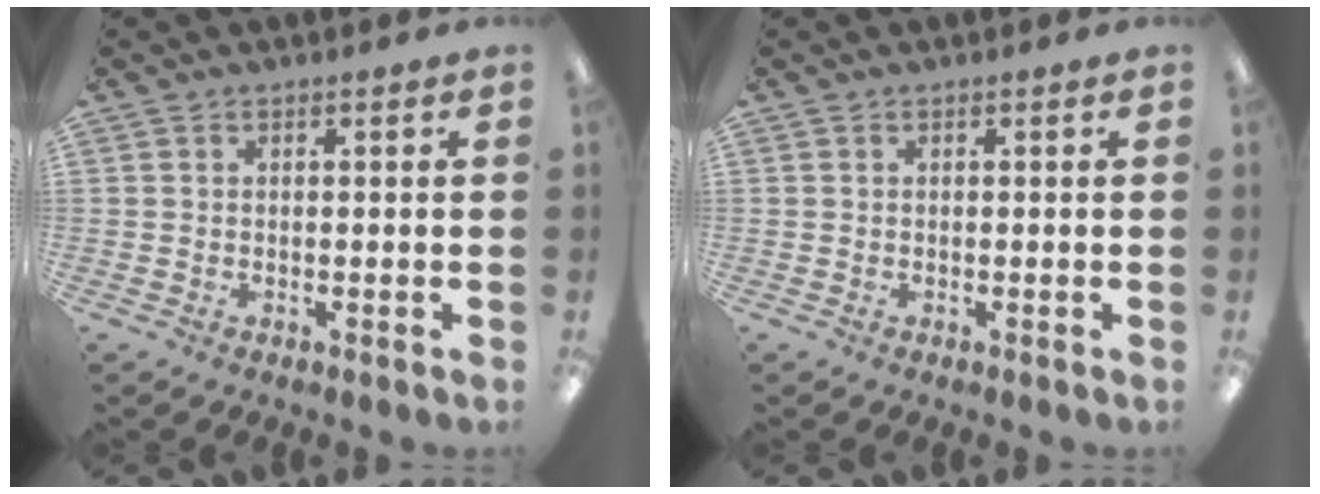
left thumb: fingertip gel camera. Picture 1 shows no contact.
{"total": 0.0}